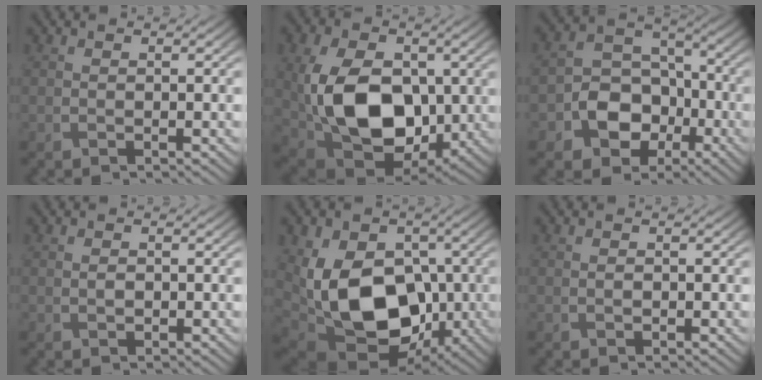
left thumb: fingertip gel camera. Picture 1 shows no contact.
{"total": 15.6, "force": [-0.2, 10.4, 11.7], "torque": [-0.243, -0.016, 0.002]}
{"total": 8.5, "force": [-3.5, 6.4, 4.4], "torque": [-0.081, -0.006, -0.072]}
{"total": 1.0, "force": [0.0, 0.7, 0.7], "torque": [-0.014, -0.001, 0.000]}
{"total": 15.7, "force": [-1.8, 10.8, 11.2], "torque": [-0.211, -0.024, -0.037]}
{"total": 0.6, "force": [0.0, 0.4, 0.5], "torque": [-0.010, -0.002, 0.001]}